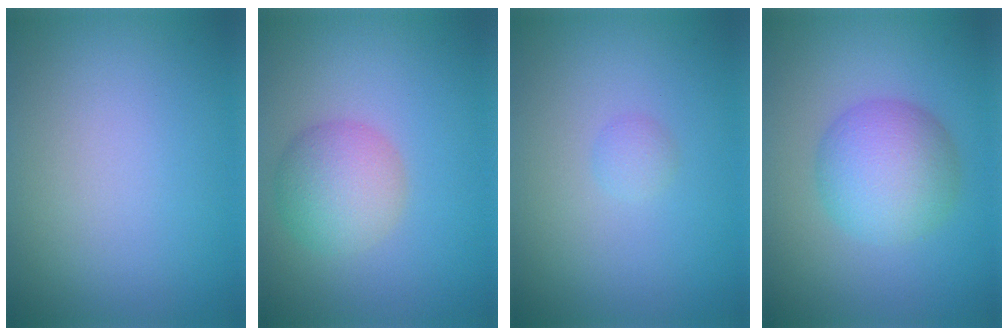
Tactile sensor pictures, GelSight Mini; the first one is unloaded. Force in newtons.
{"total": 4.2, "press": 4.2, "slide": 0.2}
{"total": 0.8, "press": 0.8, "slide": 0.1}
{"total": 5.5, "press": 5.5, "slide": 0.1}